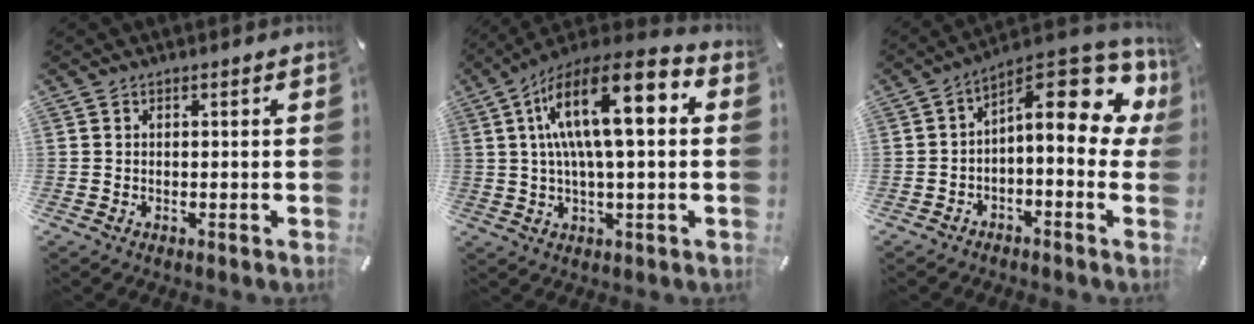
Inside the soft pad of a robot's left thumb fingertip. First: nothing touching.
{"total": 18.6, "force": [4.3, 6.4, 16.9], "torque": [-0.297, -0.012, 0.062]}
{"total": 13.4, "force": [4.9, 5.8, 11.1], "torque": [-0.142, -0.055, 0.077]}